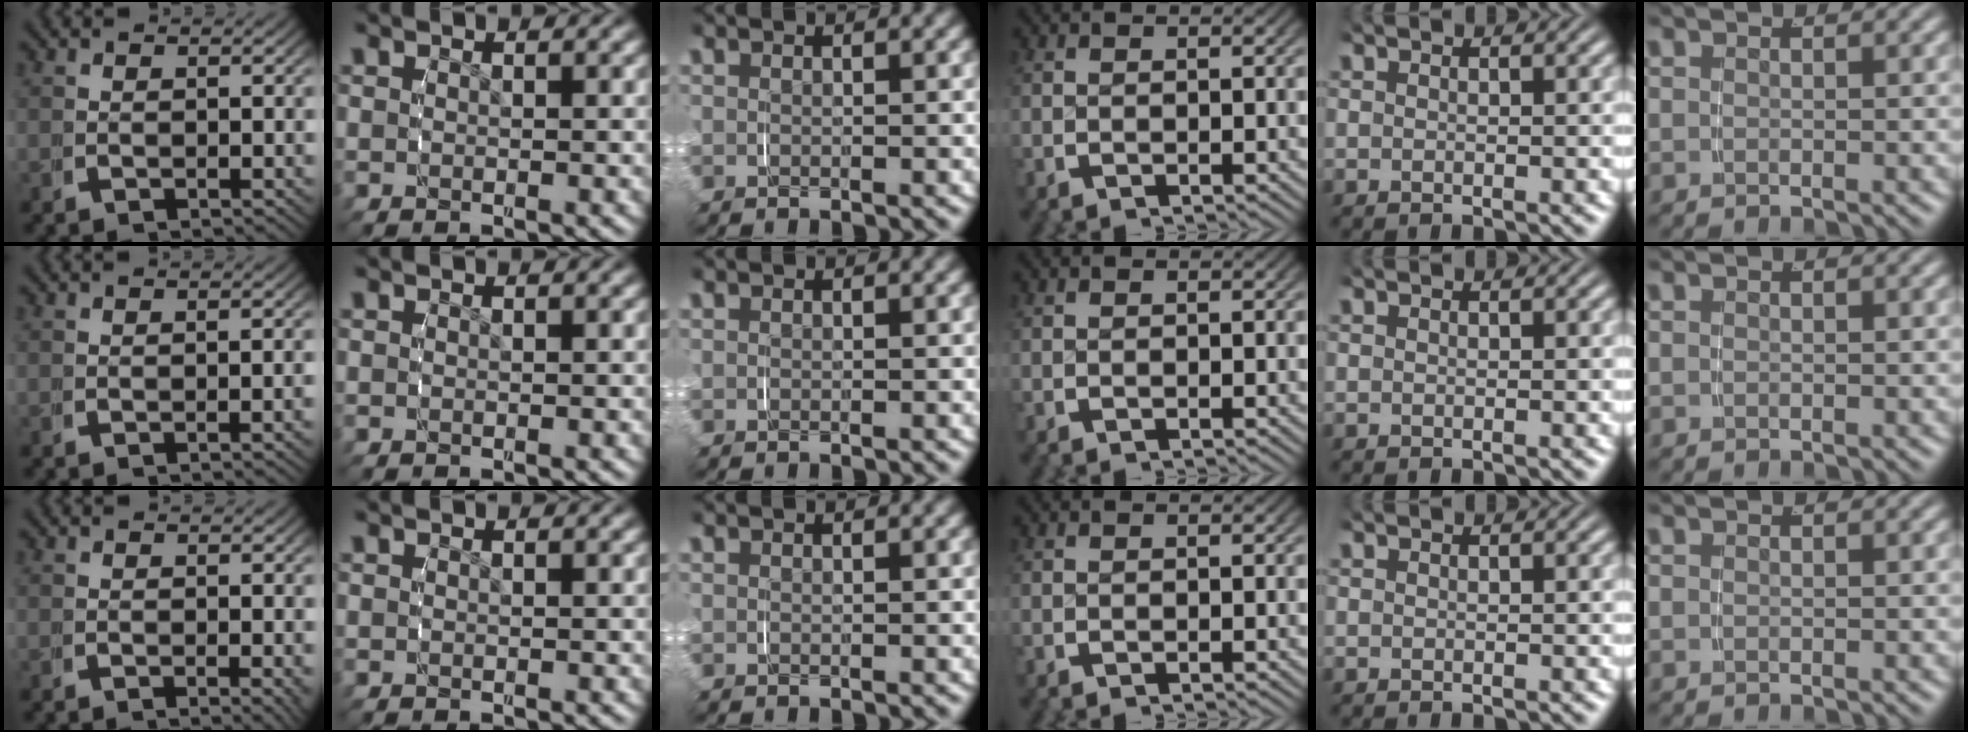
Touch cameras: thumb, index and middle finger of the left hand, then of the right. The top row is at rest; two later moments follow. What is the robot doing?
{"motion": "grasp_and_lifting", "object": "measuring cup"}